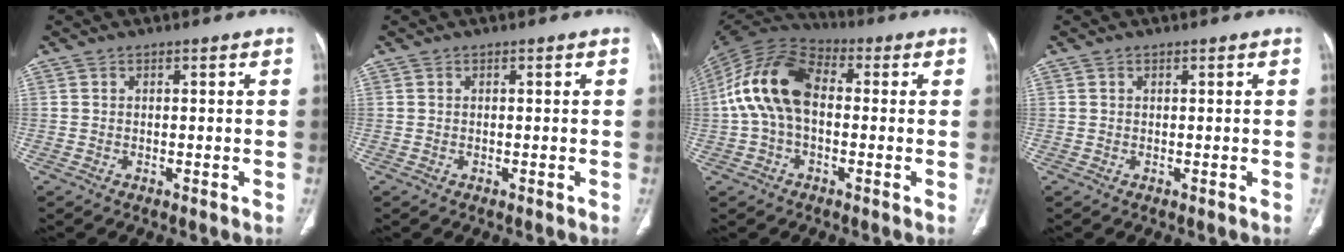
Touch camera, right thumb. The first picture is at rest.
{"total": 0.0}
{"total": 14.3, "force": [0.4, 8.9, 11.2], "torque": [-0.217, 0.037, -0.005]}
{"total": 0.0}